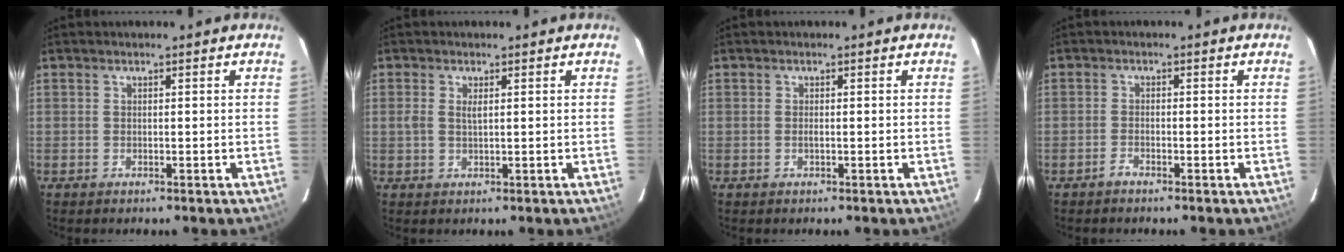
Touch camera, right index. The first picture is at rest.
{"total": 1.7, "force": [0.4, 0.6, 1.5], "torque": [-0.031, 0.001, 0.007]}
{"total": 0.6, "force": [-0.2, 0.1, 0.6], "torque": [-0.012, -0.001, -0.003]}
{"total": 1.3, "force": [-1.2, 0.3, 0.5], "torque": [-0.015, 0.001, -0.026]}